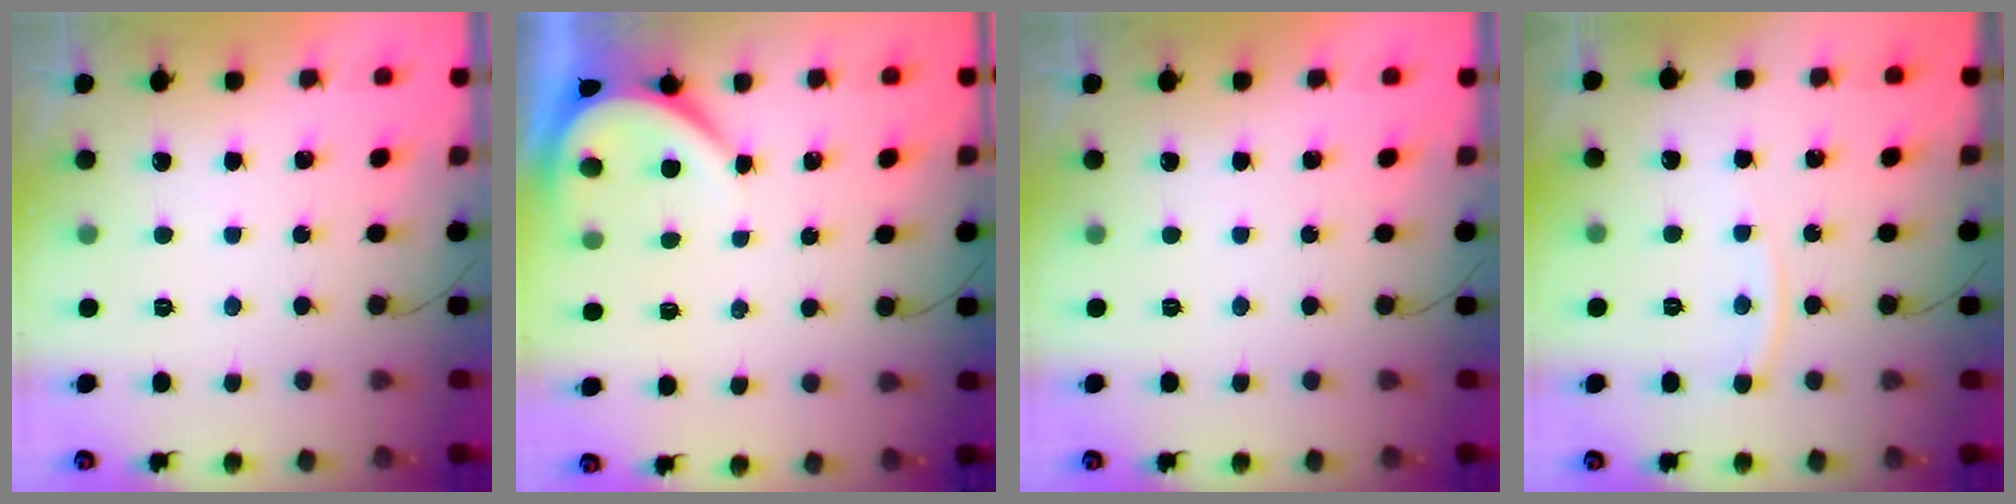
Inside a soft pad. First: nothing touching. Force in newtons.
{"total": 3.9, "press": 3.8, "slide": 0.5}
{"total": 0.0}
{"total": 4.2, "press": 4.1, "slide": 0.4}